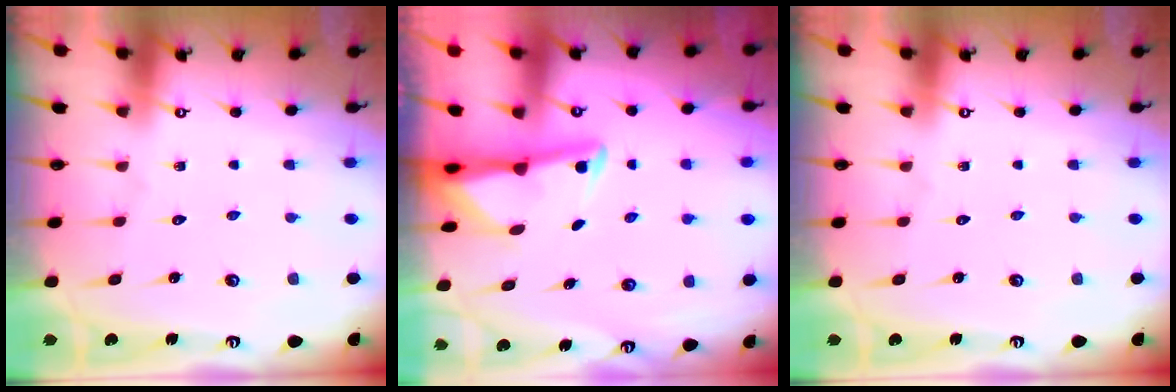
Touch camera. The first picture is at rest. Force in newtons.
{"total": 2.8, "press": 2.7, "slide": 0.7}
{"total": 0.0}